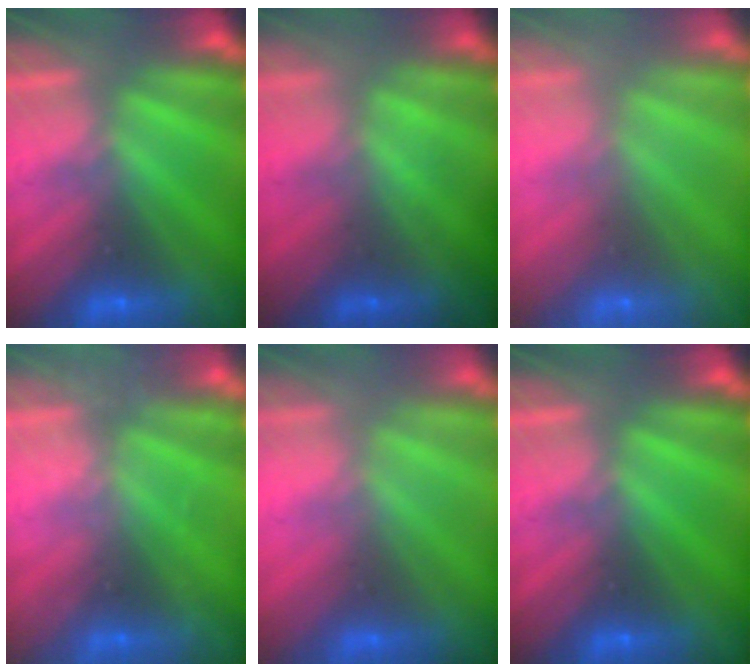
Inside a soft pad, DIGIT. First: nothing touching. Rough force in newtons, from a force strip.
{"total": 1.1}
{"total": 8.0}
{"total": 2.2}
{"total": 2.6}
{"total": 0.0}